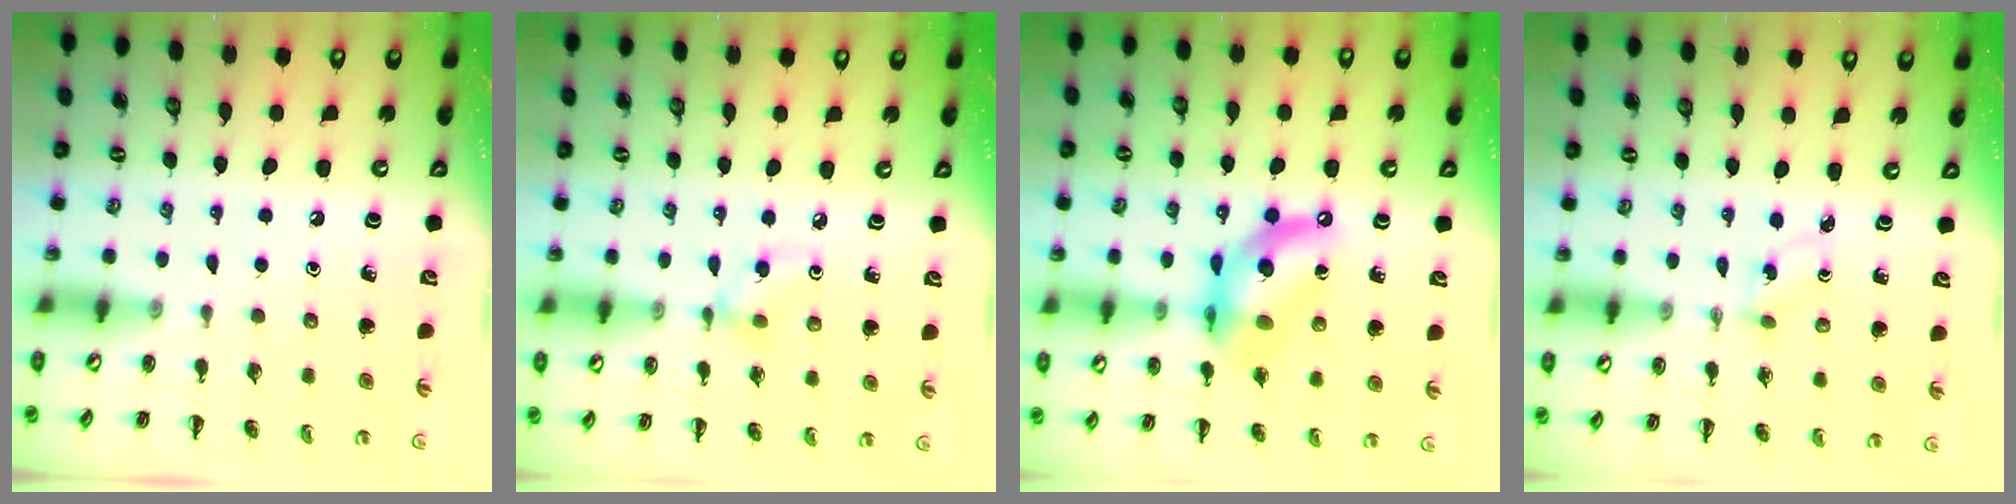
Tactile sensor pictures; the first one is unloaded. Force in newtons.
{"total": 3.1, "press": 2.9, "slide": 1.1}
{"total": 12.6, "press": 12.1, "slide": 3.4}
{"total": 0.9, "press": 0.7, "slide": 0.5}